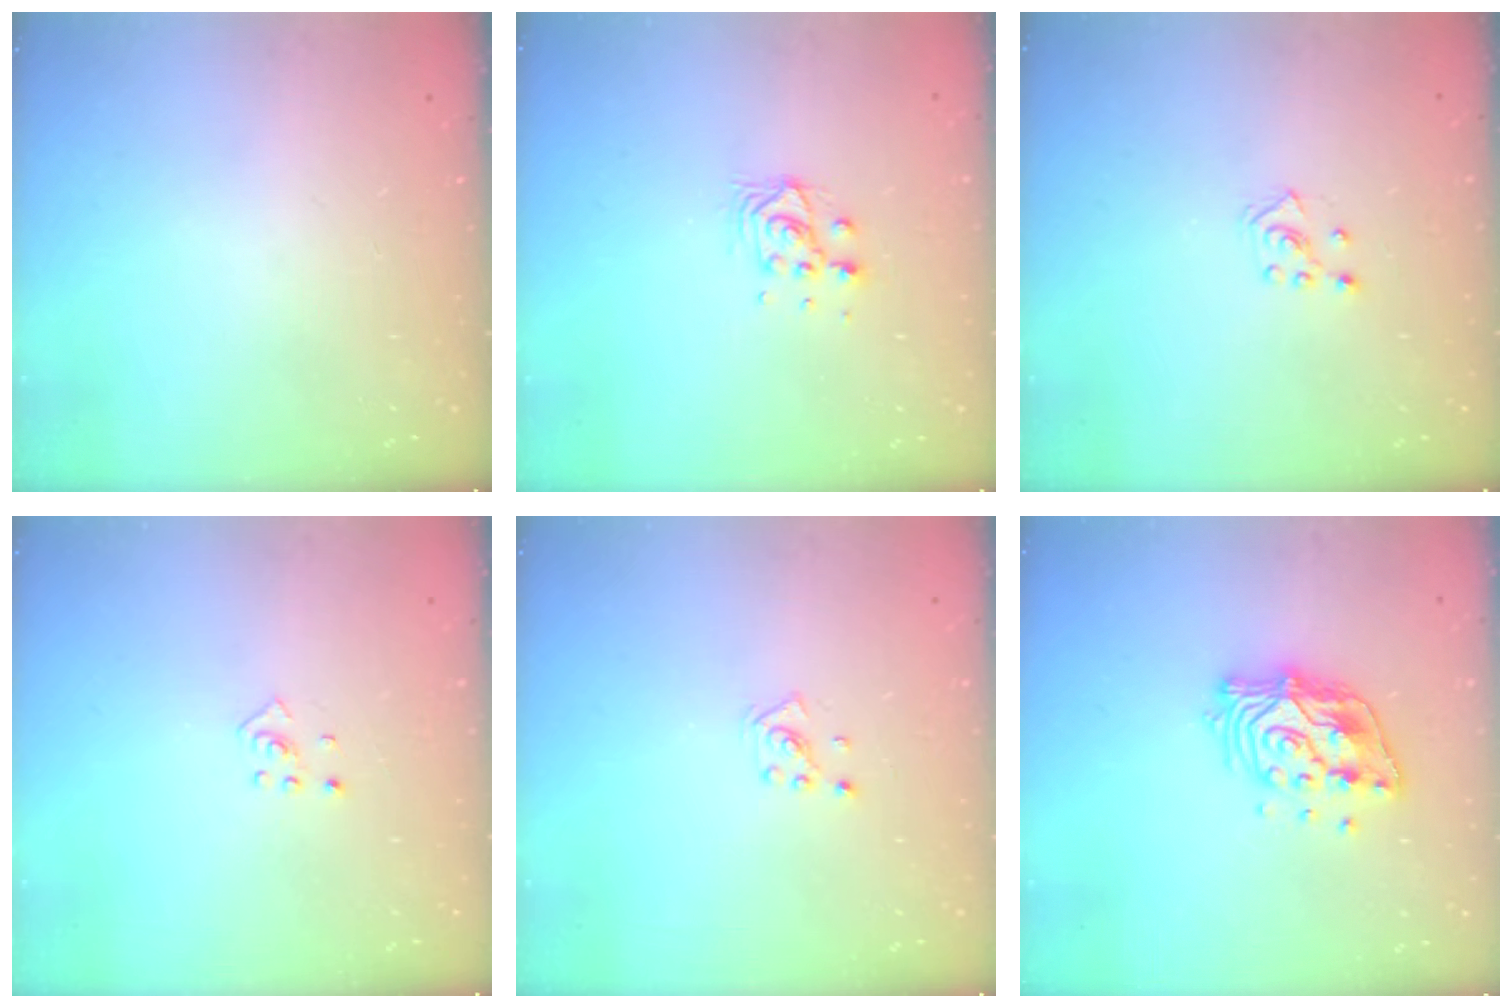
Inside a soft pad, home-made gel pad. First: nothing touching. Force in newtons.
{"total": 6.4, "press": 6.4, "slide": 0.4}
{"total": 2.8, "press": 2.7, "slide": 0.5}
{"total": 2.0, "press": 1.9, "slide": 0.8}
{"total": 2.2, "press": 2.2, "slide": 0.6}
{"total": 13.7, "press": 13.7, "slide": 1.2}